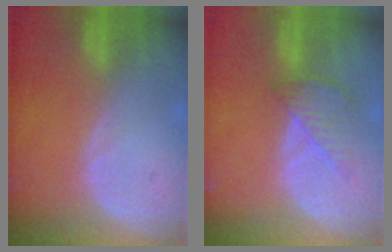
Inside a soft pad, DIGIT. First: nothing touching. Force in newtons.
{"total": 4.5, "press": 4.2, "slide": 1.7}